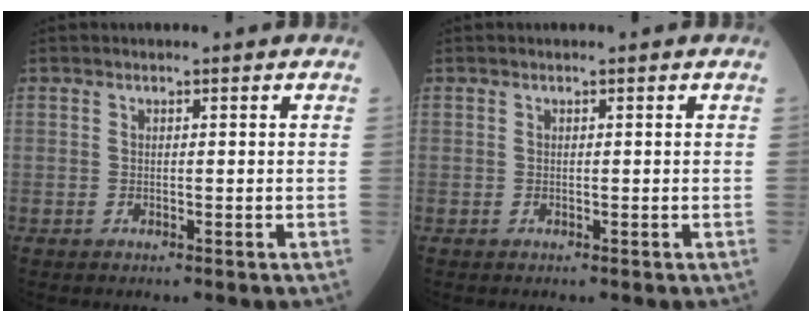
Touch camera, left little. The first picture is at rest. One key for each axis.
{"total": 0.0}